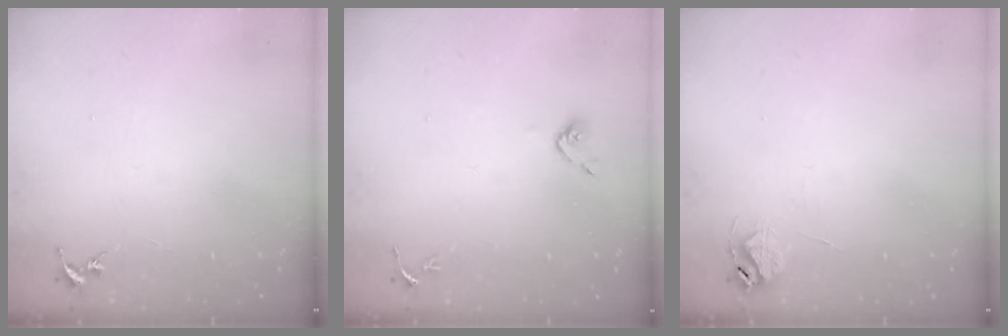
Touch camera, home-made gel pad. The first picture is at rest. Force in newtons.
{"total": 4.3, "press": 4.2, "slide": 1.1}
{"total": 5.8, "press": 5.7, "slide": 0.6}